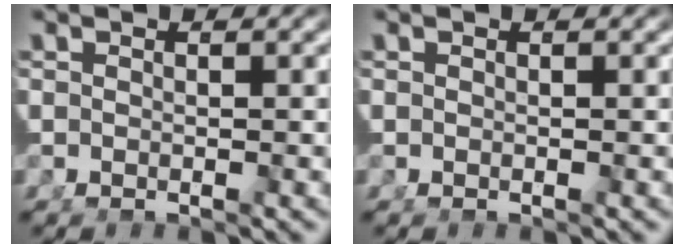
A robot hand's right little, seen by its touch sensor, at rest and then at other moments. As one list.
[{"total": 0.0}]